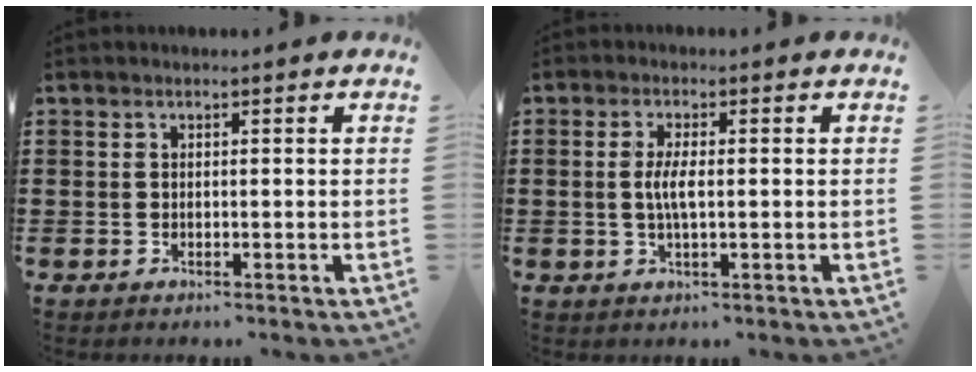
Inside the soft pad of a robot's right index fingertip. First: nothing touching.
{"total": 3.5, "force": [-0.2, 0.7, 3.4], "torque": [-0.076, -0.008, -0.009]}